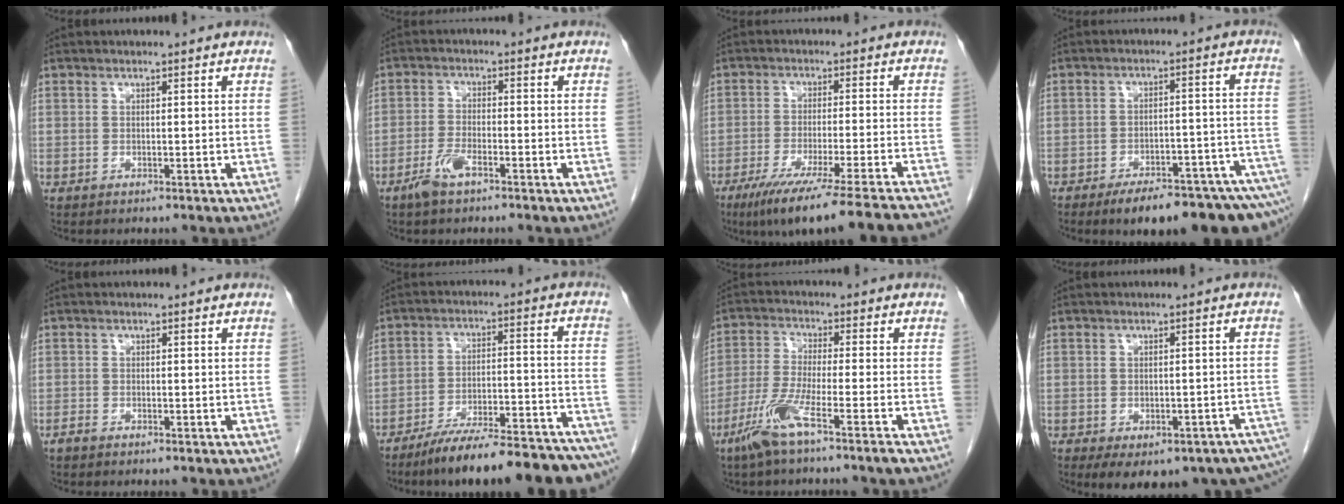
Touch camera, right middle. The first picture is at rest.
{"total": 4.1, "force": [-2.8, 1.0, 2.8], "torque": [-0.063, -0.001, -0.054]}
{"total": 20.3, "force": [-17.1, -1.0, 10.8], "torque": [-0.113, -0.060, -0.246]}
{"total": 16.5, "force": [-13.5, 2.5, 9.1], "torque": [-0.059, 0.021, -0.176]}
{"total": 0.9, "force": [-0.7, 0.3, 0.4], "torque": [-0.014, -0.001, -0.015]}
{"total": 23.1, "force": [-20.0, 2.6, 11.3], "torque": [-0.107, 0.014, -0.284]}
{"total": 7.9, "force": [-4.8, -0.6, 6.2], "torque": [-0.132, -0.015, -0.099]}
{"total": 17.9, "force": [-12.9, 8.2, 9.4], "torque": [-0.108, 0.006, -0.140]}